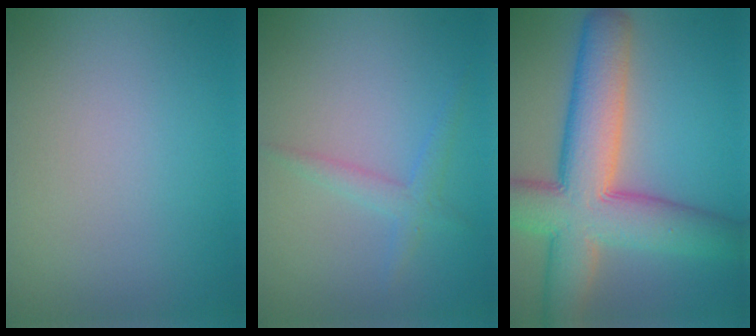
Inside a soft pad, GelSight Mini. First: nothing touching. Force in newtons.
{"total": 1.8, "press": 1.8, "slide": 0.0}
{"total": 11.1, "press": 11.1, "slide": 0.4}